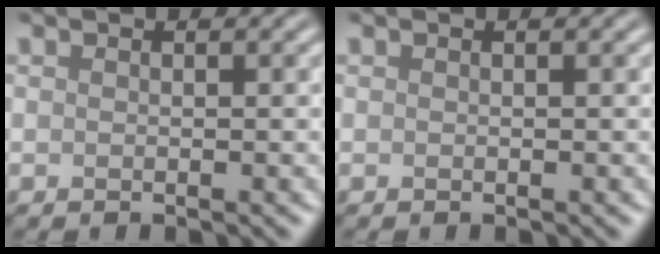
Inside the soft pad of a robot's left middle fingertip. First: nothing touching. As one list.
[{"total": 0.0}]